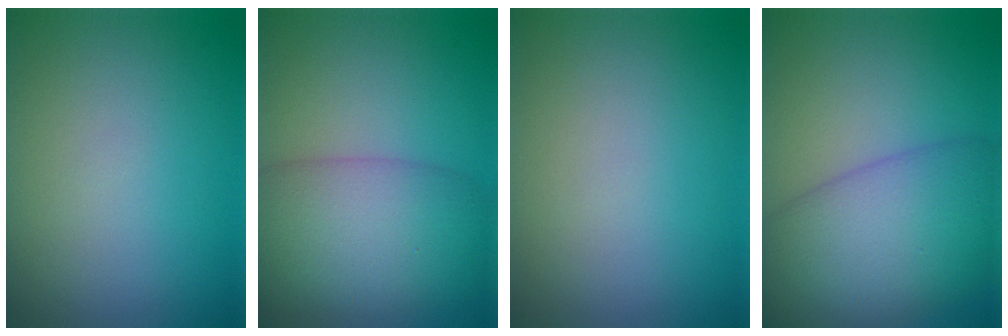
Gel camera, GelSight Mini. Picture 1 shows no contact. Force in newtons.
{"total": 8.4, "press": 8.4, "slide": 0.2}
{"total": 0.0}
{"total": 9.9, "press": 9.9, "slide": 0.3}